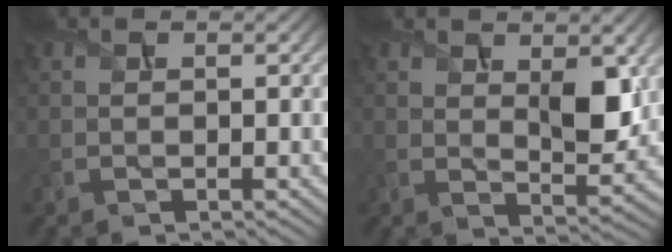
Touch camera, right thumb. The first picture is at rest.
{"total": 5.7, "force": [2.1, 2.6, 4.6], "torque": [-0.077, -0.010, 0.041]}